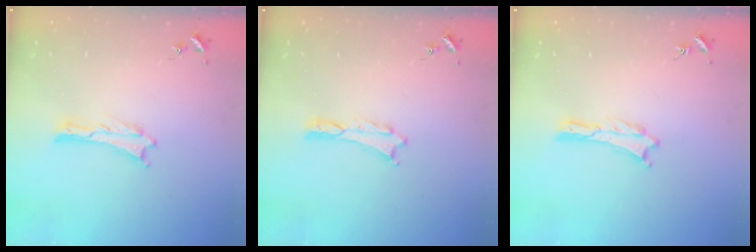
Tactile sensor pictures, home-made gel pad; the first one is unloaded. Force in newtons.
{"total": 0.0}
{"total": 0.0}